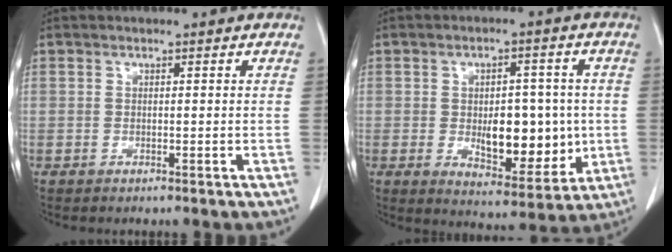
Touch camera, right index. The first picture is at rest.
{"total": 10.8, "force": [-0.7, 5.3, 9.4], "torque": [-0.126, 0.002, 0.003]}